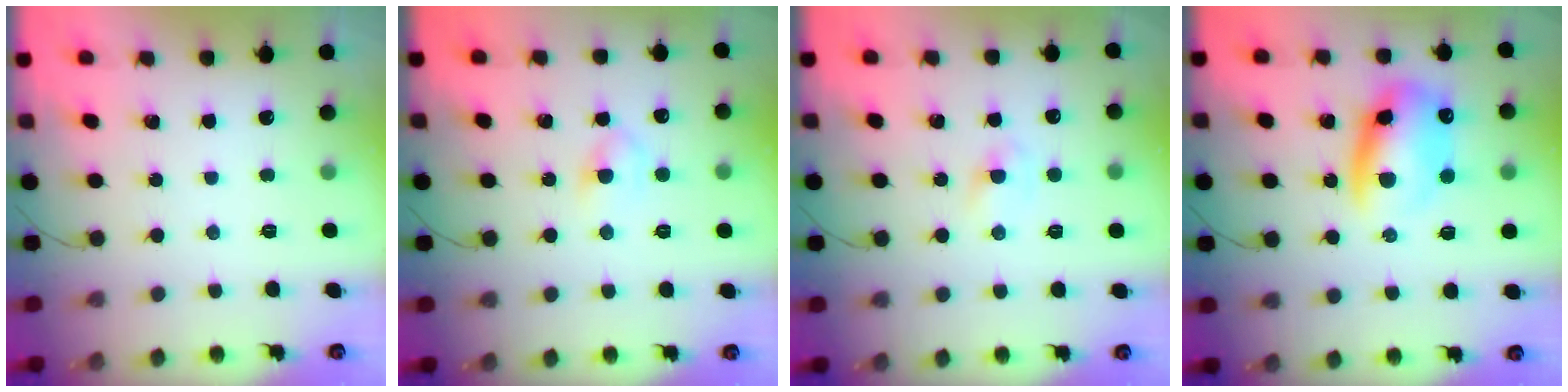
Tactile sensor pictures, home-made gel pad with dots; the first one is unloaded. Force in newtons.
{"total": 5.0, "press": 4.7, "slide": 1.7}
{"total": 2.2, "press": 2.0, "slide": 0.9}
{"total": 12.7, "press": 12.4, "slide": 2.8}